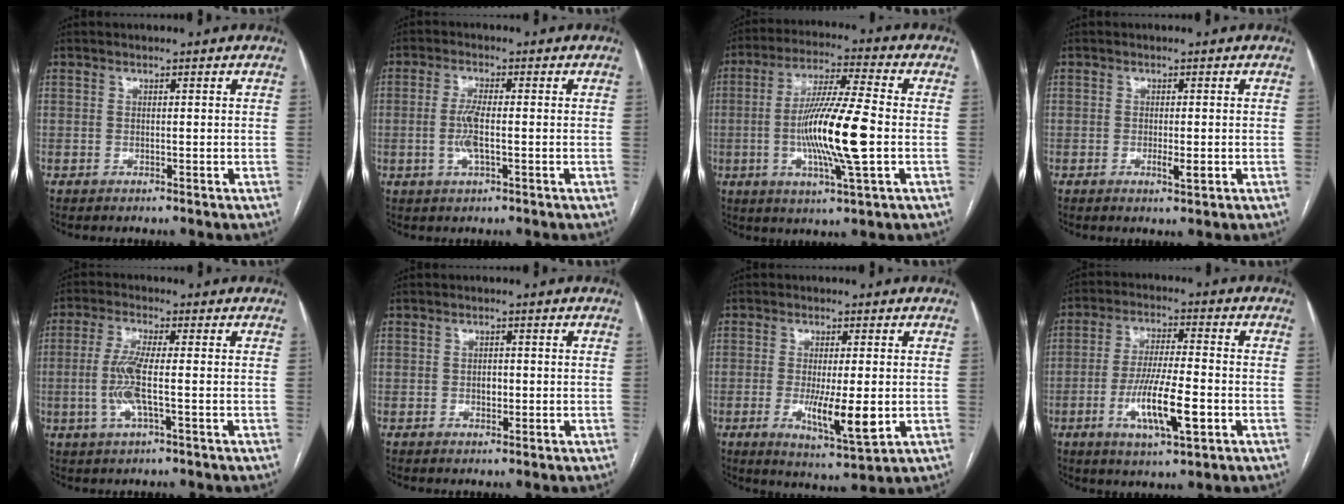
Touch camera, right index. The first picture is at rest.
{"total": 4.5, "force": [-0.8, 0.8, 4.3], "torque": [-0.092, -0.004, -0.014]}
{"total": 14.5, "force": [-2.1, 0.5, 14.4], "torque": [-0.273, -0.008, -0.041]}
{"total": 2.2, "force": [-0.6, 0.5, 2.0], "torque": [-0.034, -0.003, -0.009]}
{"total": 6.5, "force": [-1.1, 0.6, 6.4], "torque": [-0.137, -0.003, -0.024]}
{"total": 1.6, "force": [-0.3, 1.0, 1.2], "torque": [-0.019, 0.002, -0.002]}
{"total": 8.7, "force": [-1.5, 1.5, 8.4], "torque": [-0.145, -0.021, -0.021]}
{"total": 11.2, "force": [-3.6, 1.8, 10.5], "torque": [-0.196, -0.009, -0.059]}